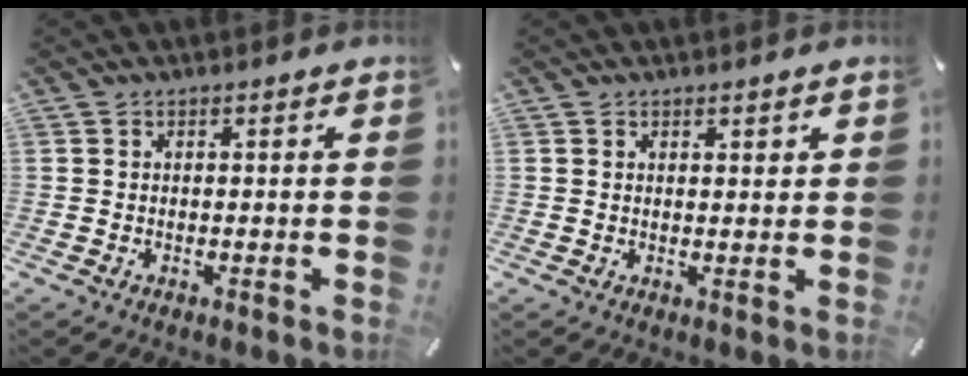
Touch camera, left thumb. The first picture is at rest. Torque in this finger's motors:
{"motor_torque": [-0.07, -0.43, -0.01, 0.10, -0.01]}